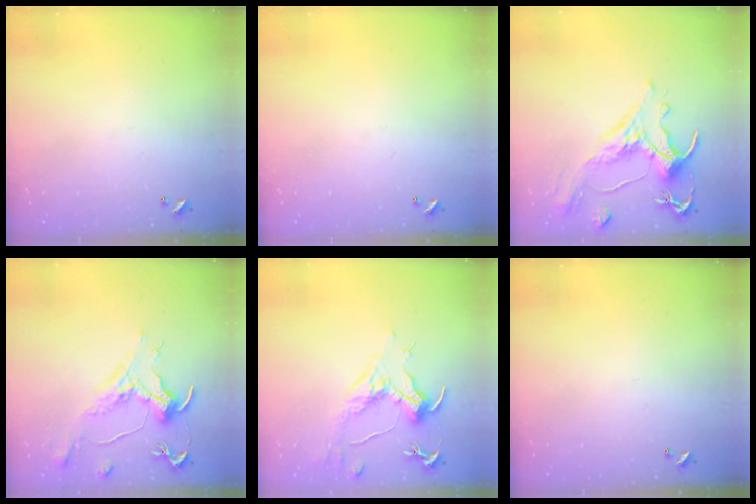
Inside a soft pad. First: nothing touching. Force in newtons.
{"total": 0.0}
{"total": 1.6, "press": 0.0, "slide": 1.6}
{"total": 1.5, "press": 1.2, "slide": 0.9}
{"total": 1.6, "press": 1.3, "slide": 0.9}
{"total": 0.0}